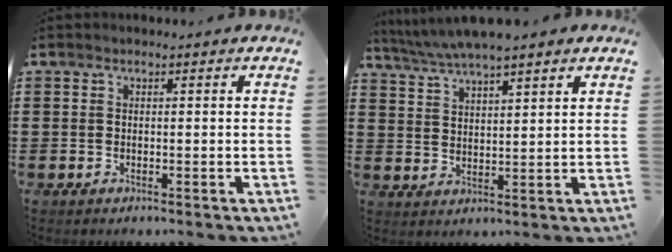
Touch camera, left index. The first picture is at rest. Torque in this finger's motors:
{"motor_torque": [1.11, -1.03, 0.47, 0.21]}